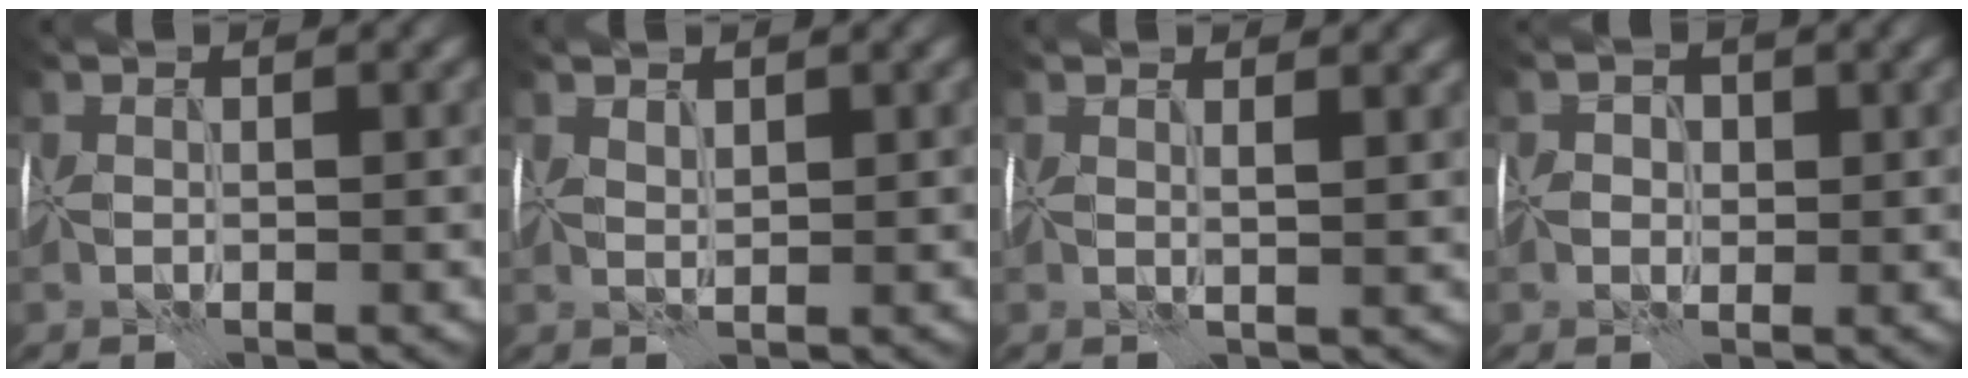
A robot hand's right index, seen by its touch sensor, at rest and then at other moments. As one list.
[{"total": 0.6, "force": [0.6, -0.3, 0.1], "torque": [-0.003, -0.001, 0.014]}, {"total": 2.0, "force": [1.3, 0.1, 1.5], "torque": [-0.016, 0.003, 0.015]}, {"total": 1.0, "force": [-0.3, 0.9, 0.3], "torque": [-0.002, -0.002, -0.012]}]